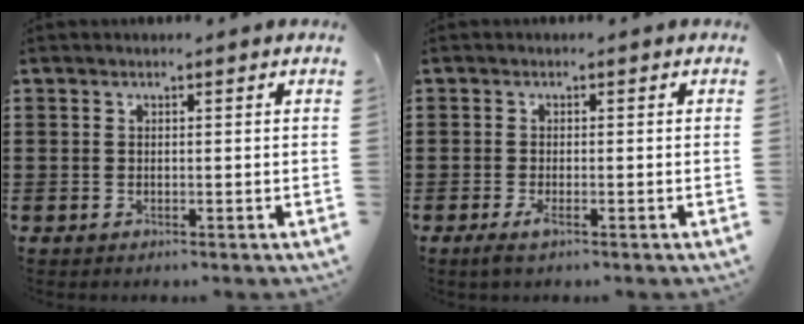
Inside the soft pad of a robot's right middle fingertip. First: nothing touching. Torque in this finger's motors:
{"motor_torque": [0.96, -0.33, 0.19, 0.06]}